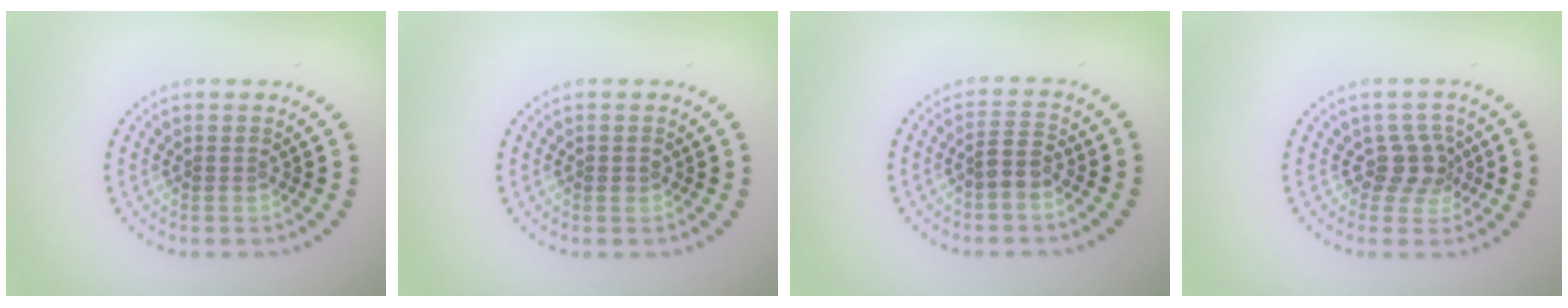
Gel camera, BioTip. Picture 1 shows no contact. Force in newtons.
{"total": 0.9, "press": 0.9, "slide": 0.1}
{"total": 2.0, "press": 1.8, "slide": 1.0}
{"total": 2.8, "press": 2.1, "slide": 1.8}